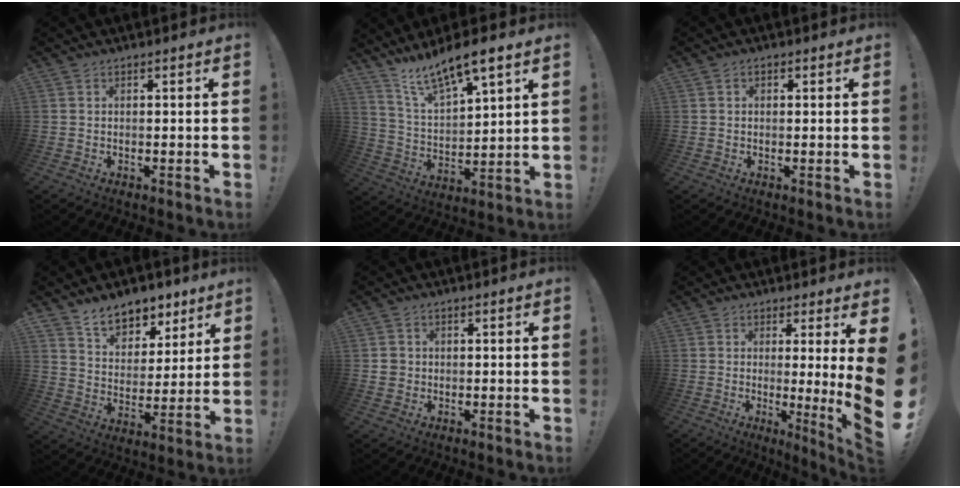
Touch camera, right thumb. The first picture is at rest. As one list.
[{"total": 11.3, "force": [9.5, 2.3, 5.5], "torque": [-0.108, -0.071, 0.169]}, {"total": 1.1, "force": [0.0, 1.0, 0.5], "torque": [-0.001, 0.000, -0.001]}, {"total": 11.2, "force": [8.8, 6.2, 3.1], "torque": [-0.051, -0.064, 0.167]}, {"total": 2.8, "force": [0.2, 2.7, 0.7], "torque": [-0.015, 0.006, 0.005]}, {"total": 9.9, "force": [1.1, -1.1, 9.8], "torque": [-0.124, -0.051, 0.009]}]